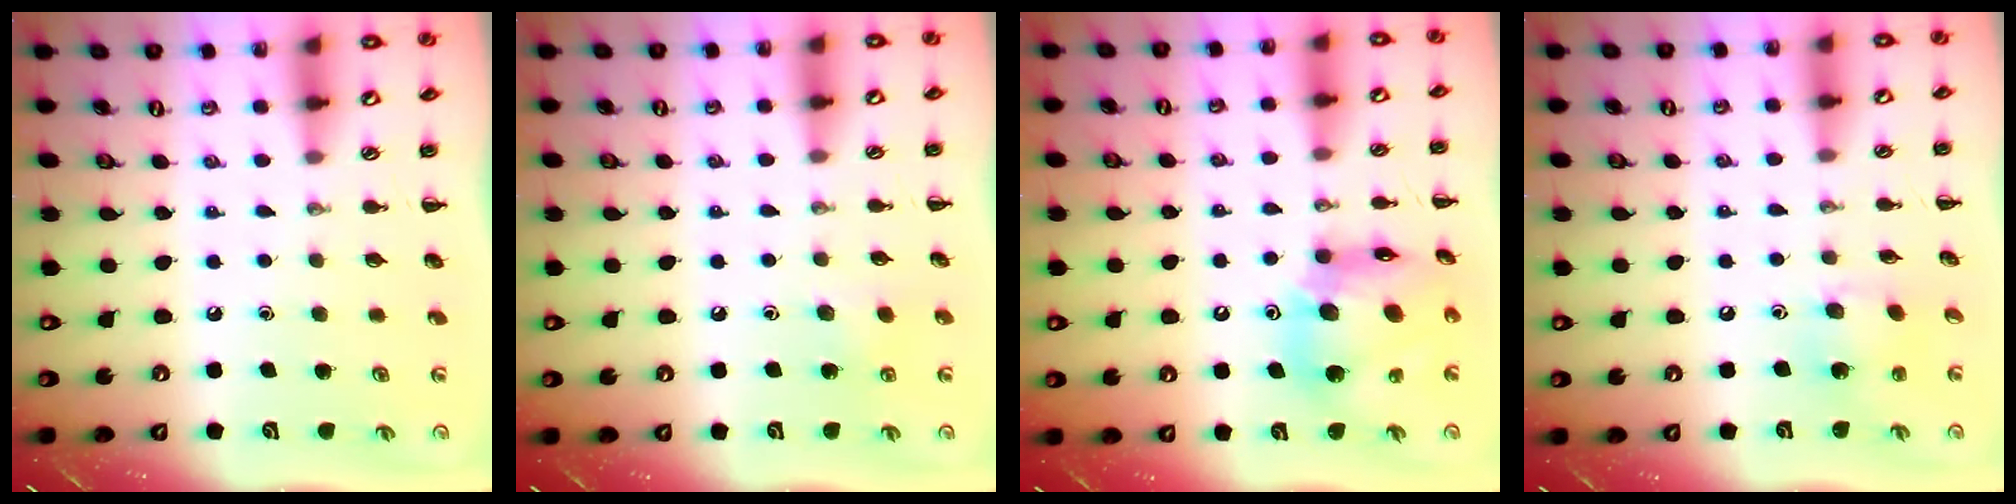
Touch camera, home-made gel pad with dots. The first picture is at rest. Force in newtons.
{"total": 4.7, "press": 4.4, "slide": 1.5}
{"total": 16.8, "press": 16.5, "slide": 2.9}
{"total": 5.0, "press": 4.9, "slide": 1.0}